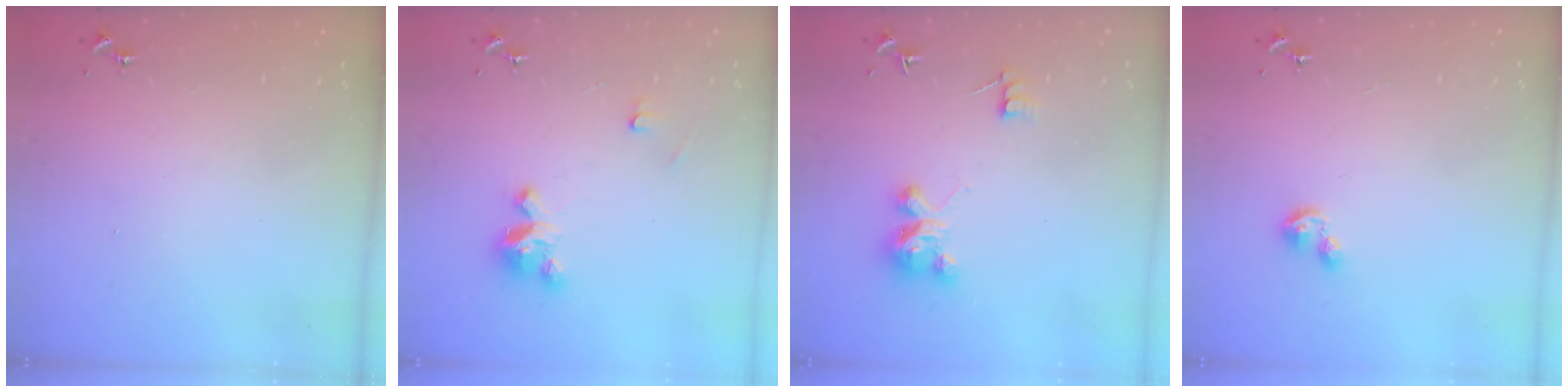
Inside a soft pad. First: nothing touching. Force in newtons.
{"total": 8.8, "press": 8.8, "slide": 0.1}
{"total": 6.3, "press": 6.3, "slide": 0.3}
{"total": 3.2, "press": 3.2, "slide": 0.5}